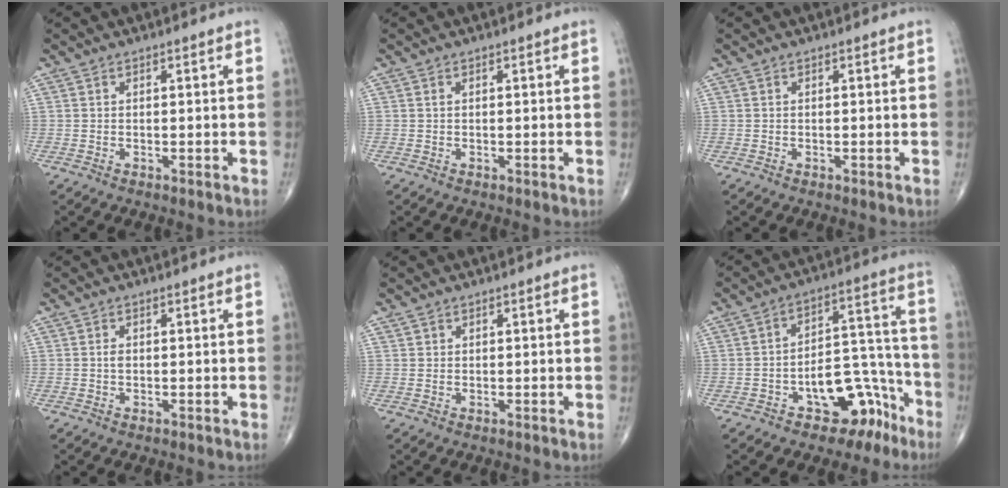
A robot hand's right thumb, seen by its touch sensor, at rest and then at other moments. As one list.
[{"total": 0.0}, {"total": 0.0}, {"total": 0.9, "force": [0.0, 0.6, 0.6], "torque": [-0.012, 0.001, -0.001]}, {"total": 0.7, "force": [0.4, 0.6, 0.1], "torque": [0.006, -0.001, 0.005]}, {"total": 13.3, "force": [-7.6, 7.2, 8.2], "torque": [-0.052, 0.083, -0.099]}]